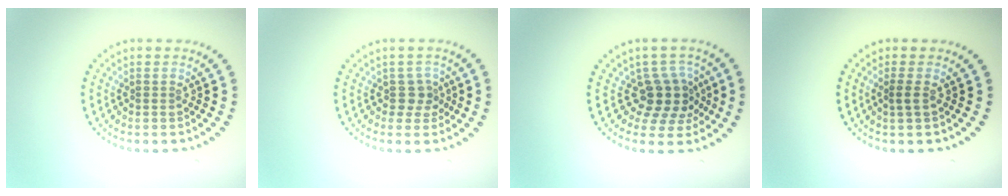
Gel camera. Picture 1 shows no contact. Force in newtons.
{"total": 1.7, "press": 1.4, "slide": 1.1}
{"total": 3.7, "press": 2.8, "slide": 2.4}
{"total": 0.9, "press": 0.8, "slide": 0.4}